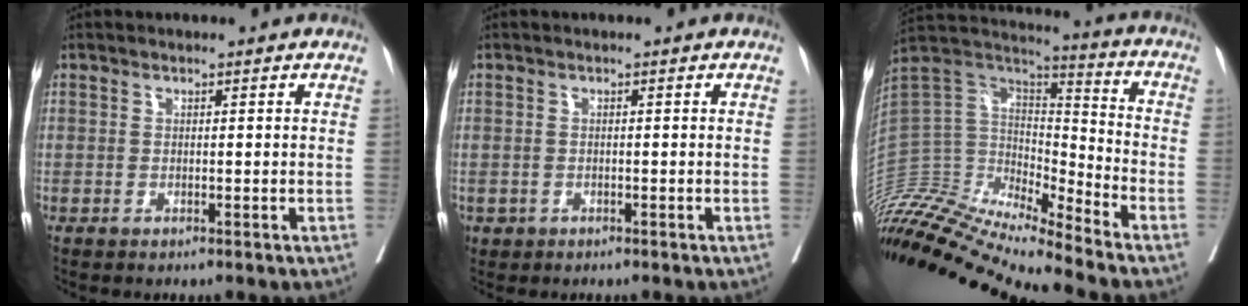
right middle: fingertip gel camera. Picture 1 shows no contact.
{"total": 1.4, "force": [-0.6, 1.2, 0.3], "torque": [-0.008, 0.002, -0.003]}
{"total": 22.9, "force": [-21.1, 1.9, 8.6], "torque": [-0.185, 0.032, -0.373]}